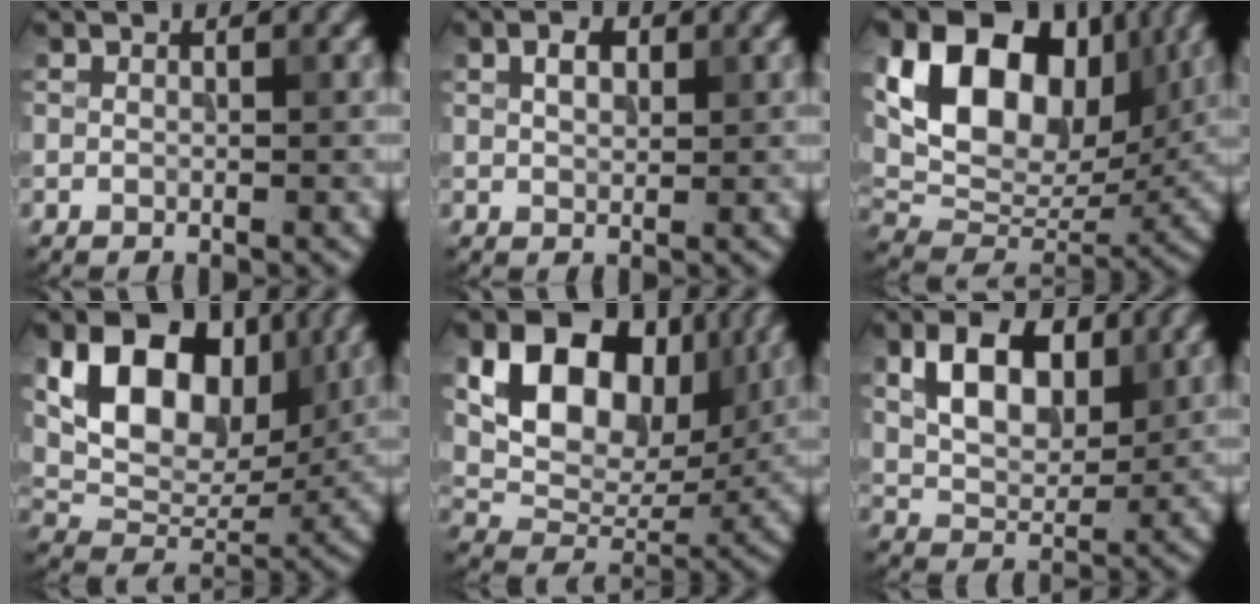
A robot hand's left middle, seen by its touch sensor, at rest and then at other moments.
{"total": 1.9, "force": [0.8, 1.1, 1.3], "torque": [-0.024, 0.004, 0.014]}
{"total": 13.7, "force": [5.1, 8.8, 9.1], "torque": [-0.159, 0.016, 0.091]}
{"total": 10.5, "force": [3.9, 6.9, 6.9], "torque": [-0.122, -0.003, 0.069]}
{"total": 11.0, "force": [4.0, 7.4, 7.1], "torque": [-0.130, -0.003, 0.073]}
{"total": 6.3, "force": [2.2, 3.9, 4.5], "torque": [-0.080, 0.001, 0.037]}